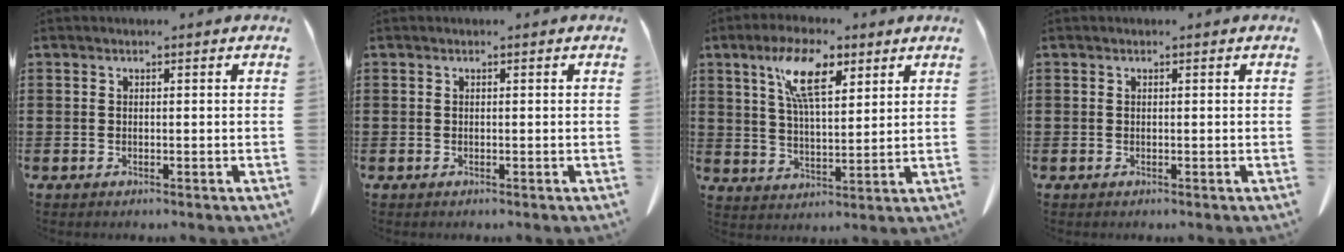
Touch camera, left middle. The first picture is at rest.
{"total": 0.0}
{"total": 10.3, "force": [6.0, 3.5, 7.6], "torque": [-0.155, -0.002, 0.105]}
{"total": 0.0}